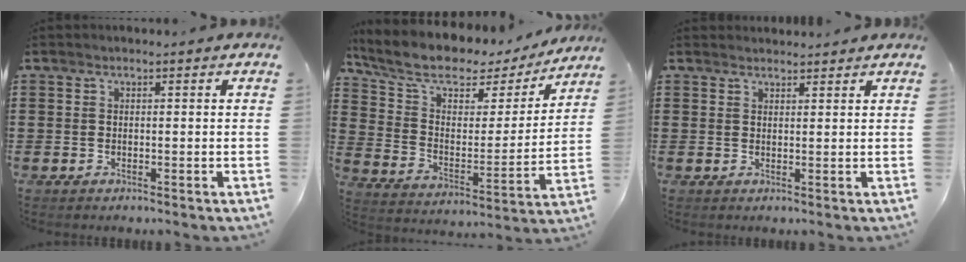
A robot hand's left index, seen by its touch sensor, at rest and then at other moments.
{"total": 9.0, "force": [7.2, 3.2, 4.3], "torque": [-0.111, -0.047, 0.120]}
{"total": 1.6, "force": [1.5, 0.3, -0.1], "torque": [-0.003, 0.001, 0.031]}